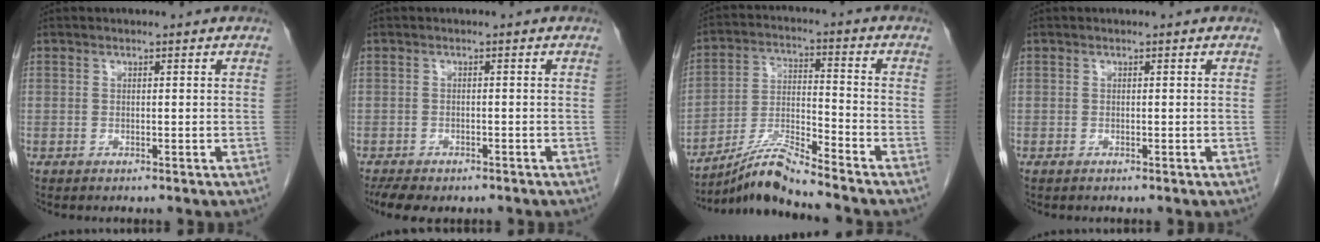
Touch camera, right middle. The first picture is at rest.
{"total": 5.9, "force": [-4.6, 2.3, 2.9], "torque": [-0.048, -0.012, -0.064]}
{"total": 8.2, "force": [-7.4, -1.5, 3.0], "torque": [-0.066, -0.008, -0.138]}
{"total": 0.0}